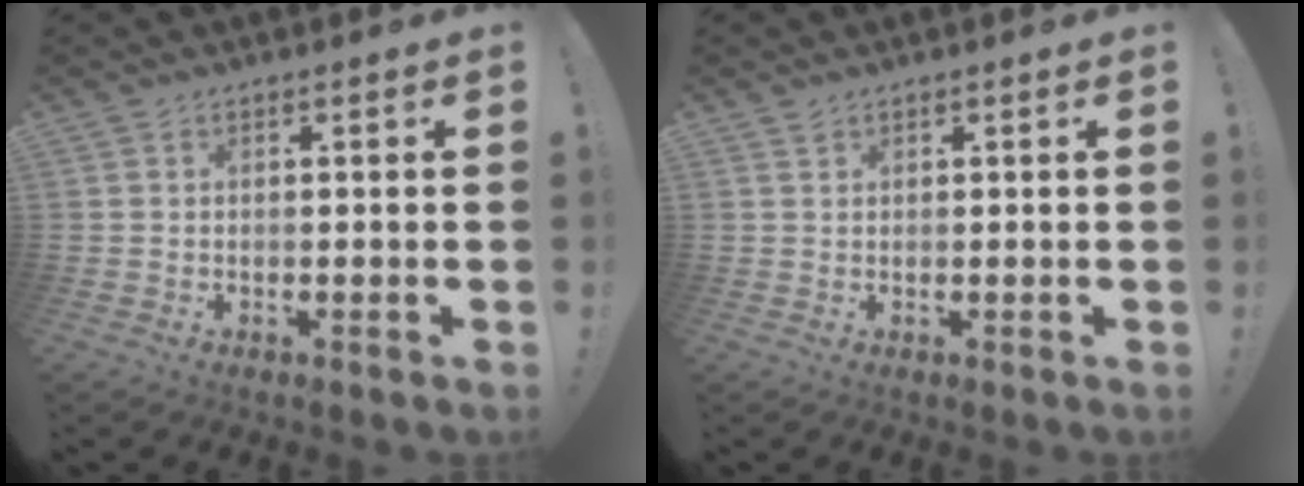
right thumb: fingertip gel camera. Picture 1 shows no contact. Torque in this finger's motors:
{"motor_torque": [0.15, 0.03, 0.07, -0.09, -0.12]}